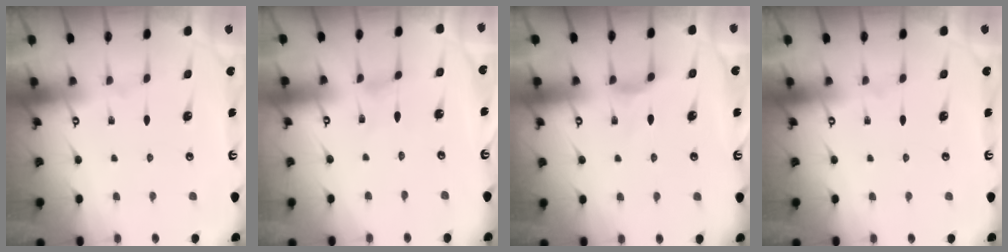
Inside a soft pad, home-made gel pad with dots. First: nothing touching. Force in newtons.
{"total": 0.0}
{"total": 3.0, "press": 3.0, "slide": 0.5}
{"total": 0.0}